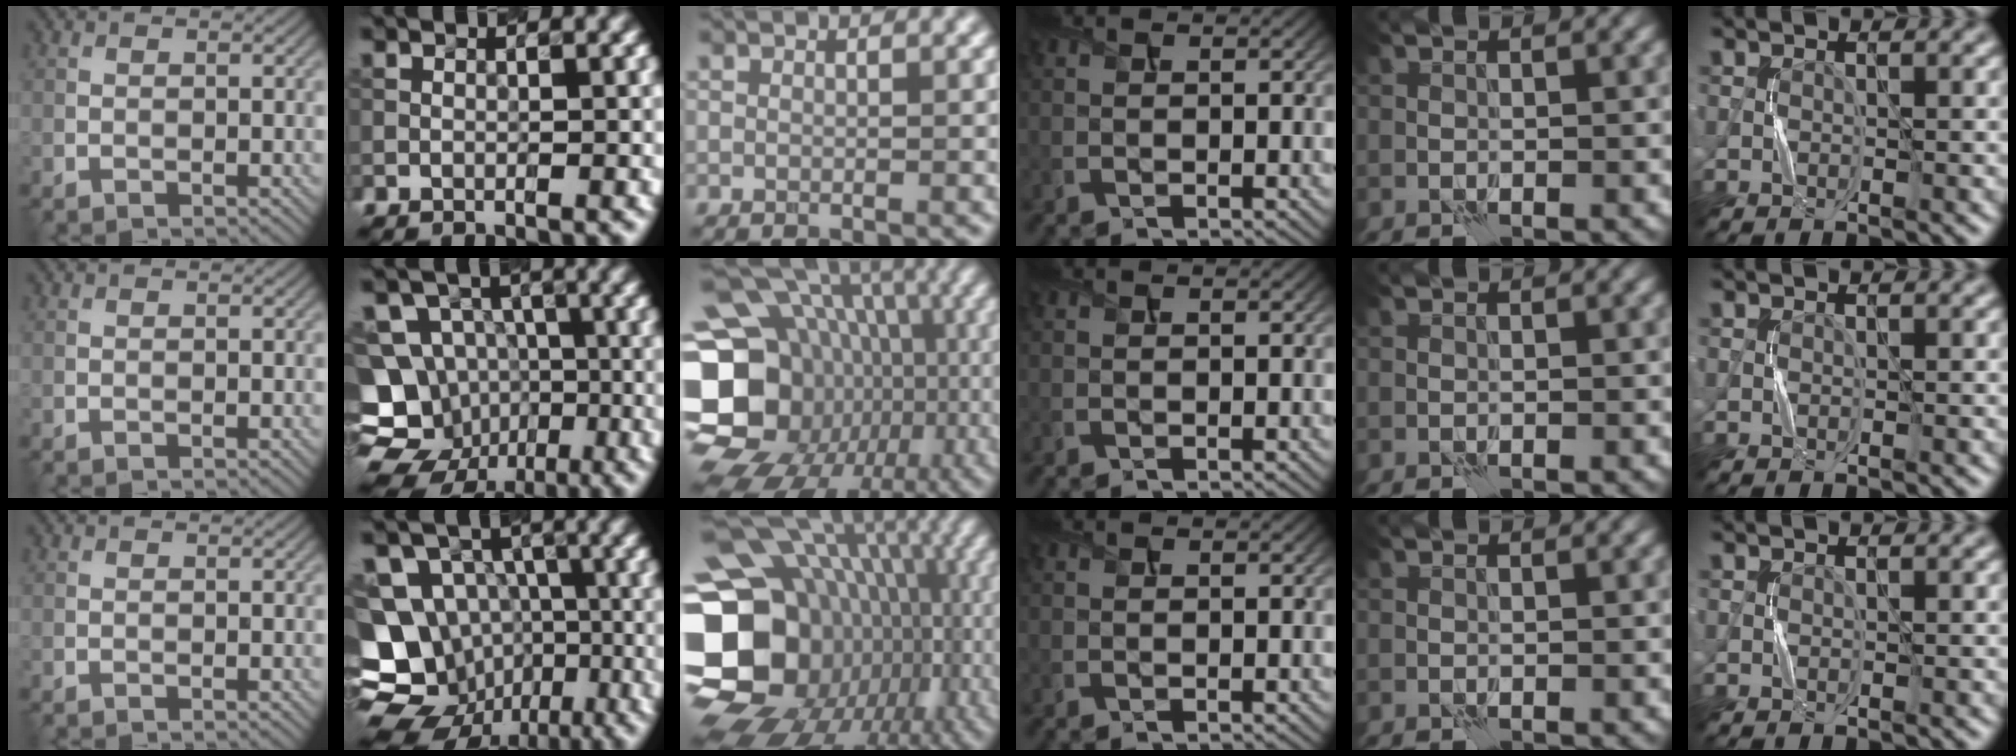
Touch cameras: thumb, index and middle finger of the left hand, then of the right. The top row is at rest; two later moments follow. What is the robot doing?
{"motion": "press", "object": "button"}